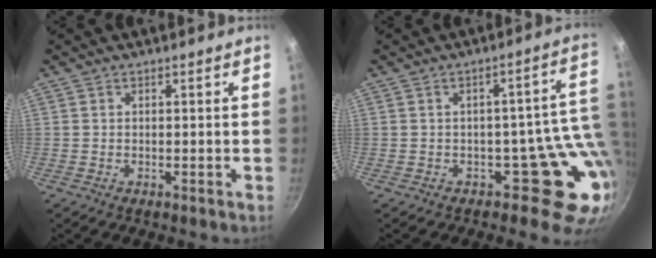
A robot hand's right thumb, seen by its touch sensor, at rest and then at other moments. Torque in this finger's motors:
{"motor_torque": [2.41, 1.79, 1.00, -1.10, 0.02]}